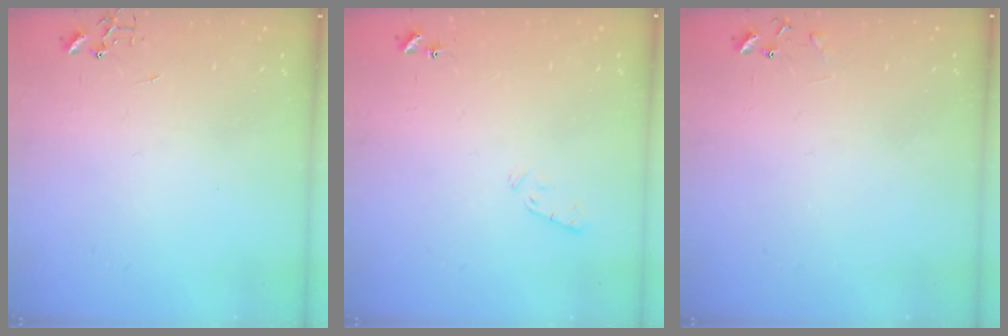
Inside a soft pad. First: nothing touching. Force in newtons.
{"total": 4.5, "press": 4.5, "slide": 0.4}
{"total": 6.4, "press": 6.4, "slide": 0.4}